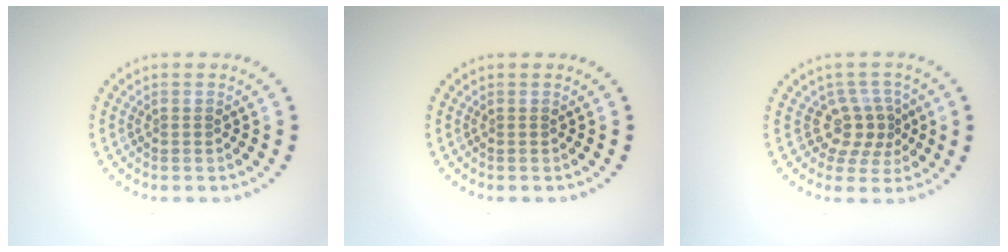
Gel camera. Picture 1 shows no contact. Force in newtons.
{"total": 0.0}
{"total": 3.2, "press": 2.3, "slide": 2.2}